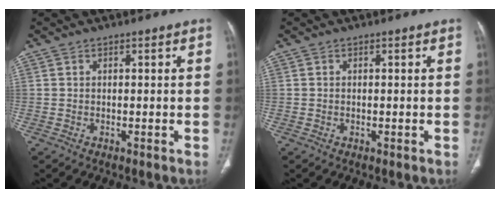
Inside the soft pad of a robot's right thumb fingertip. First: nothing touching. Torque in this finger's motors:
{"motor_torque": [0.22, 0.02, -0.02, -0.46, -0.03]}